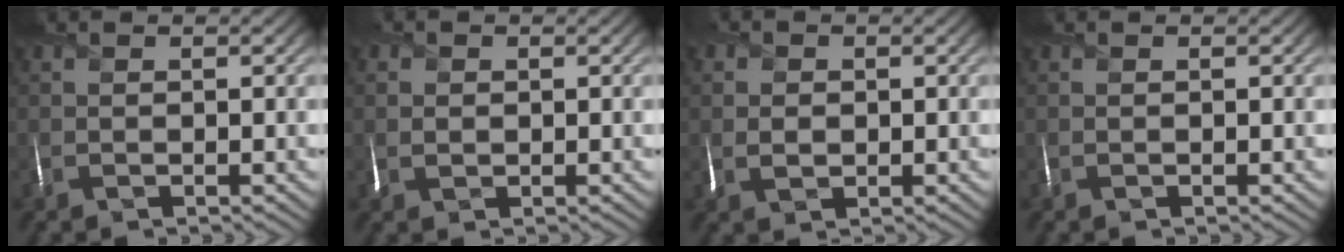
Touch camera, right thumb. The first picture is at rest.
{"total": 1.4, "force": [0.2, 1.3, 0.6], "torque": [-0.012, -0.001, 0.004]}
{"total": 2.3, "force": [0.1, 1.9, 1.2], "torque": [-0.027, 0.000, 0.000]}
{"total": 0.0}